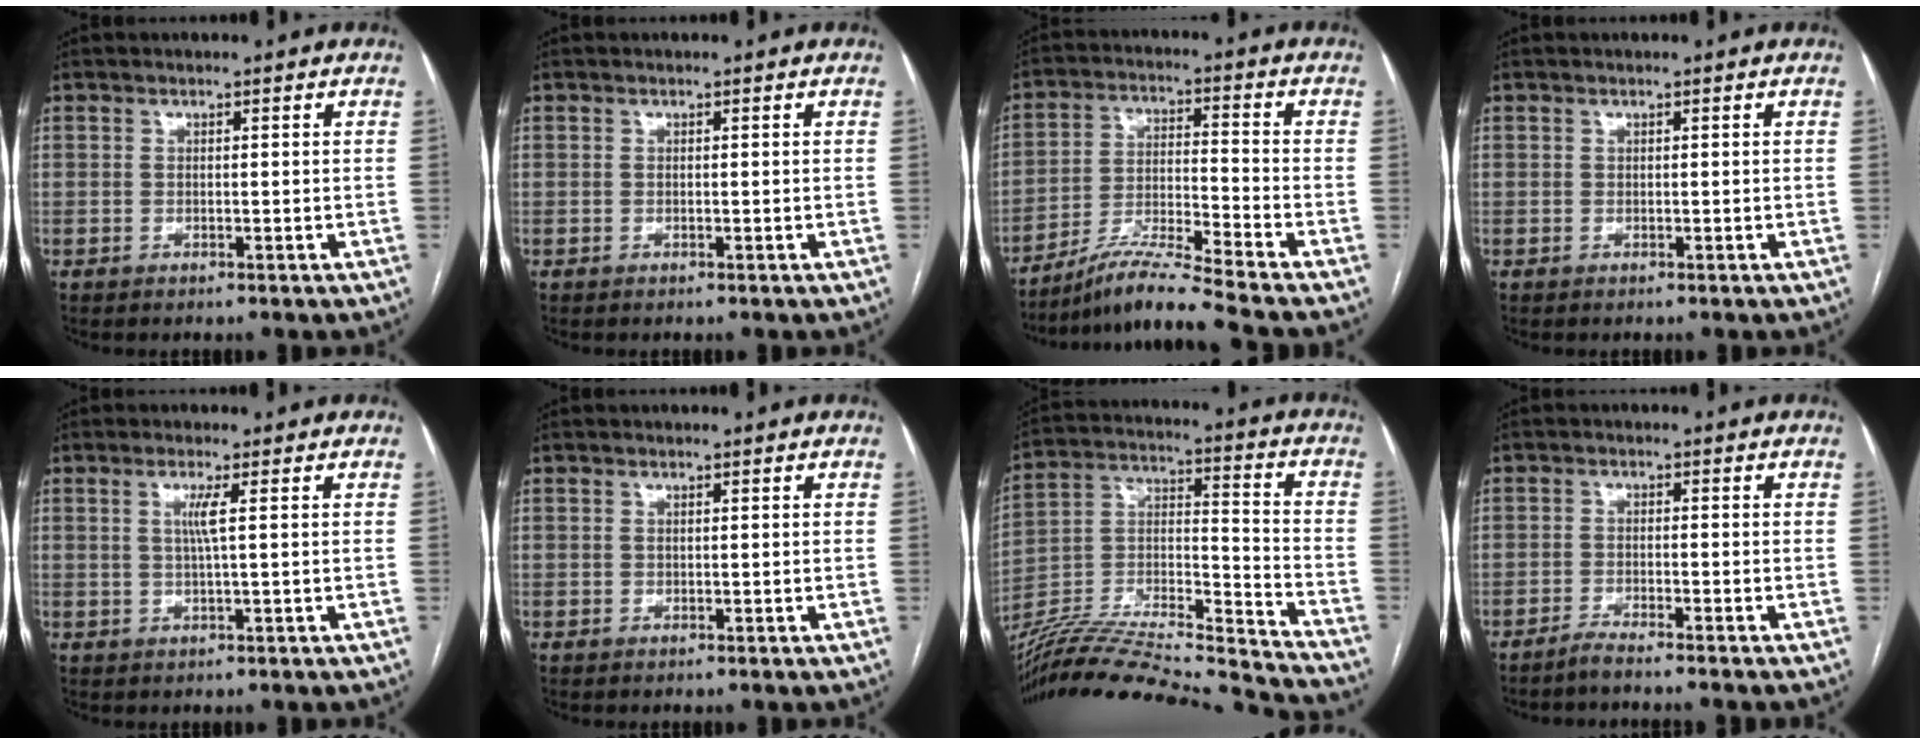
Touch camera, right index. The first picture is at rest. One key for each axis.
{"total": 0.0}
{"total": 10.6, "fx": -9.3, "fy": -2.0, "fz": 4.8, "tx": -0.091, "ty": -0.014, "tz": -0.170}
{"total": 0.0}
{"total": 2.5, "fx": 0.6, "fy": -0.5, "fz": 2.4, "tx": -0.052, "ty": 0.000, "tz": 0.011}
{"total": 0.0}
{"total": 31.2, "fx": -28.7, "fy": 1.8, "fz": 12.0, "tx": -0.201, "ty": -0.026, "tz": -0.450}
{"total": 3.4, "fx": -3.1, "fy": -0.6, "fz": 1.5, "tx": -0.024, "ty": -0.002, "tz": -0.049}